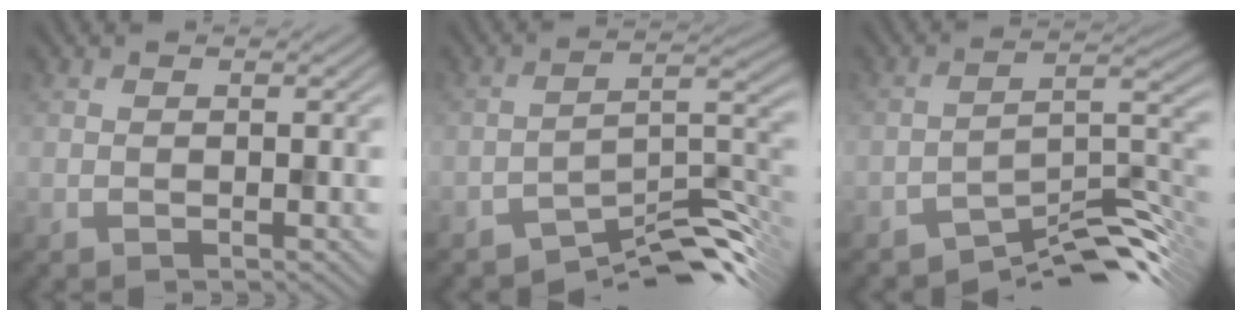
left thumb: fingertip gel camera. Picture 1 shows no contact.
{"total": 8.8, "force": [-7.3, 2.0, 4.5], "torque": [-0.059, 0.009, -0.128]}
{"total": 8.9, "force": [-7.4, 2.0, 4.7], "torque": [-0.062, 0.009, -0.129]}